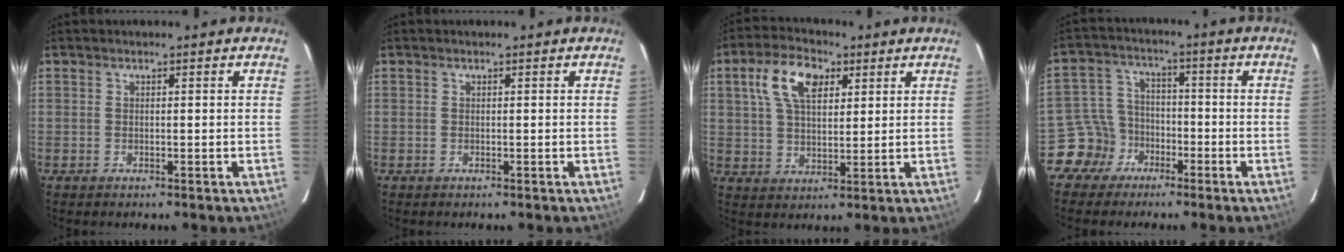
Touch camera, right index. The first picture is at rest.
{"total": 0.0}
{"total": 10.1, "force": [4.2, 5.4, 7.4], "torque": [-0.144, 0.027, 0.077]}
{"total": 7.3, "force": [-4.6, 5.7, 0.3], "torque": [-0.022, 0.029, -0.088]}